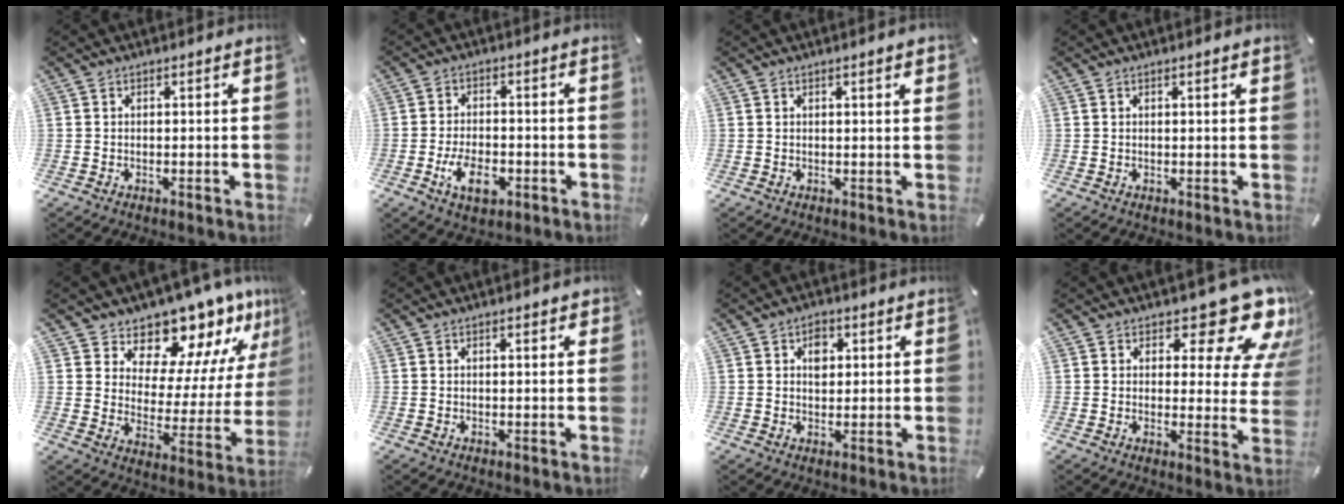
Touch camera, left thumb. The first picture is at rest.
{"total": 7.8, "force": [-3.1, 4.8, 5.3], "torque": [-0.106, 0.007, -0.058]}
{"total": 2.0, "force": [0.9, 0.3, 1.8], "torque": [-0.035, 0.003, 0.013]}
{"total": 0.9, "force": [0.4, 0.1, 0.8], "torque": [-0.016, 0.000, 0.007]}
{"total": 14.5, "force": [12.3, 6.8, 3.3], "torque": [-0.051, -0.124, 0.211]}
{"total": 1.3, "force": [0.5, 0.7, 0.9], "torque": [-0.011, 0.002, 0.006]}
{"total": 3.9, "force": [1.2, 2.9, 2.3], "torque": [-0.027, -0.003, 0.014]}
{"total": 17.2, "force": [9.7, 7.8, 11.9], "torque": [-0.138, -0.071, 0.157]}